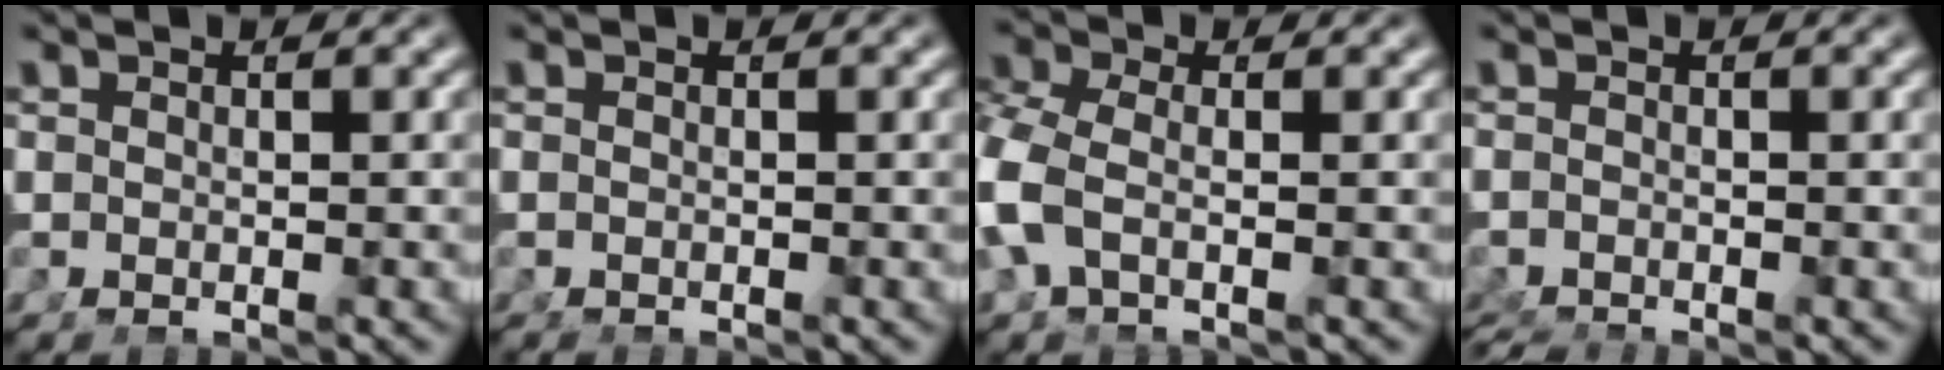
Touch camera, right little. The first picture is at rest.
{"total": 0.6, "force": [-0.6, 0.1, 0.1], "torque": [-0.008, -0.005, -0.008]}
{"total": 3.3, "force": [-0.7, 1.6, 2.8], "torque": [-0.083, -0.016, -0.001]}
{"total": 1.8, "force": [-1.7, 0.2, 0.4], "torque": [-0.014, -0.012, -0.024]}